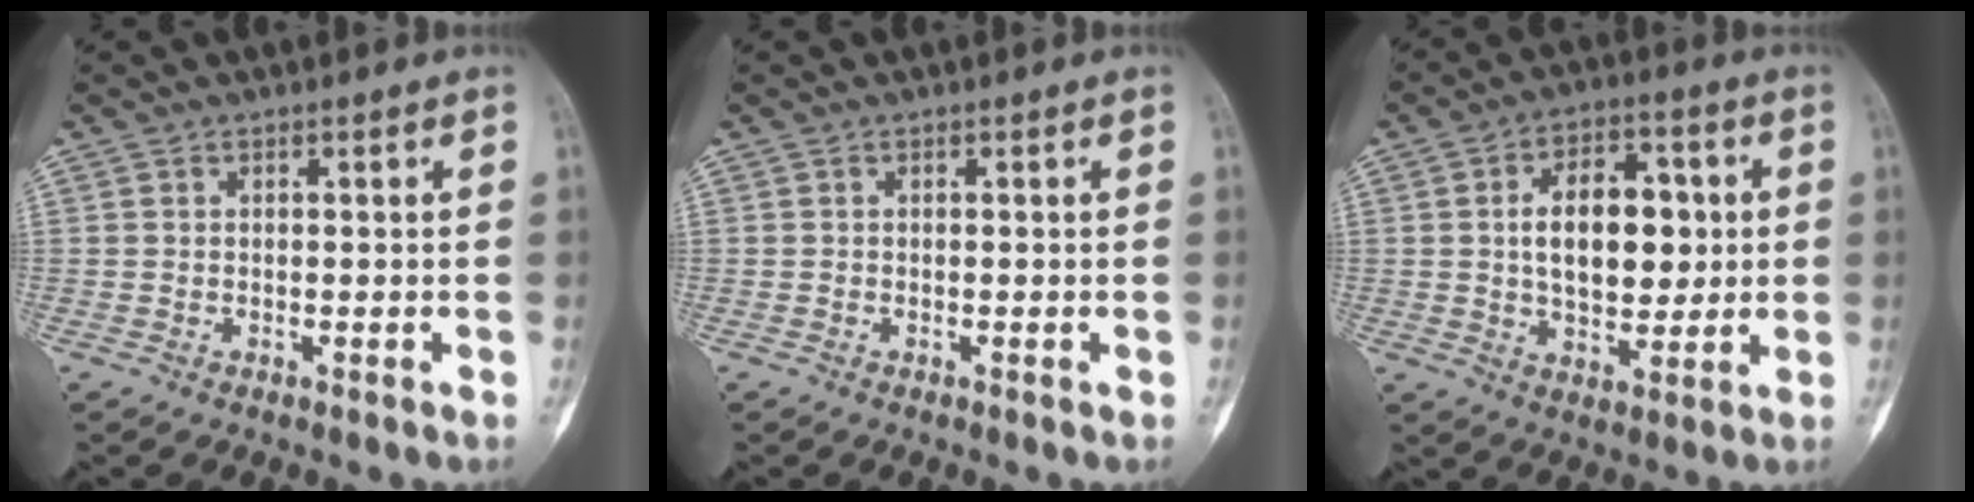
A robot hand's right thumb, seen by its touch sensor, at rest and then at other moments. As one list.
[{"total": 0.0}, {"total": 13.5, "force": [1.4, 8.0, 10.7], "torque": [-0.132, 0.005, 0.023]}]